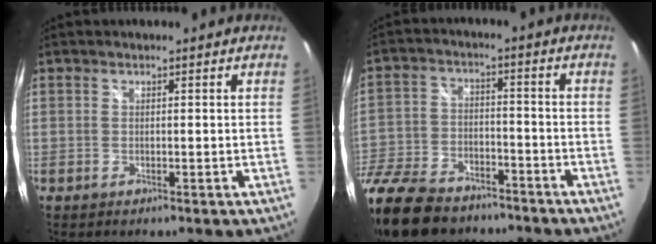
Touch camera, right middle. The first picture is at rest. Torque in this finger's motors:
{"motor_torque": [1.09, -1.05, 0.25, 0.18]}